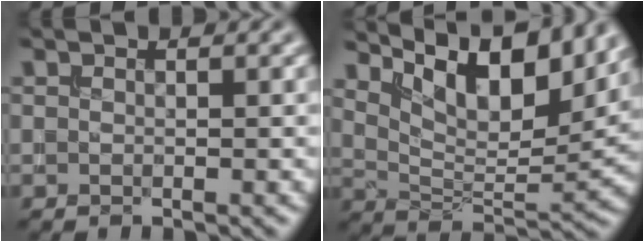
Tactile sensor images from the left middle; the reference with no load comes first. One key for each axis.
{"total": 10.4, "fx": 6.7, "fy": 3.8, "fz": 7.0, "tx": -0.114, "ty": 0.002, "tz": 0.117}